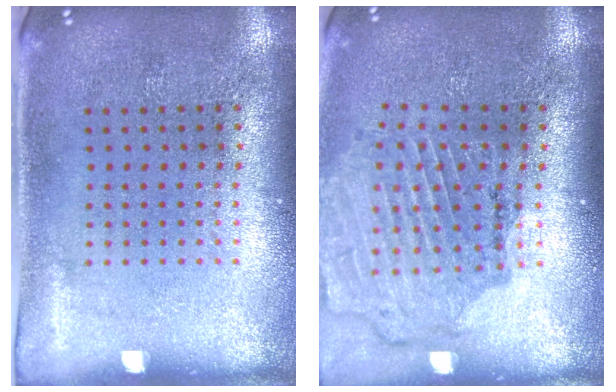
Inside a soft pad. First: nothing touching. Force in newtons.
{"total": 1.6, "press": 1.6, "slide": 0.1}